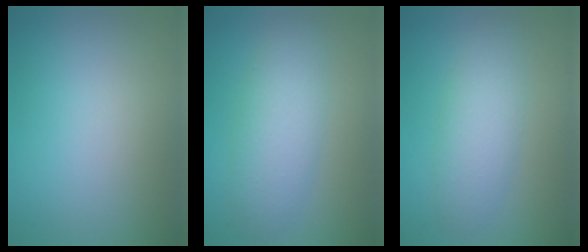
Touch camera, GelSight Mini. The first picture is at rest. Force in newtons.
{"total": 4.3, "press": 4.3, "slide": 0.1}
{"total": 3.5, "press": 3.5, "slide": 0.1}